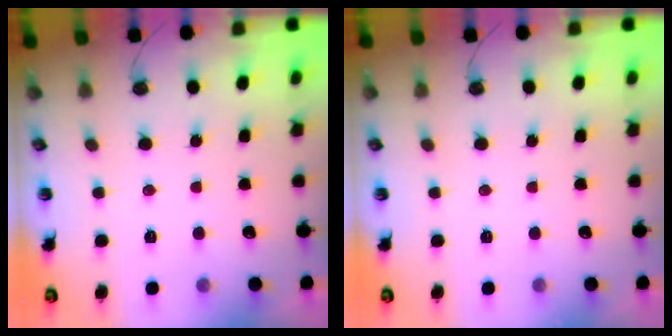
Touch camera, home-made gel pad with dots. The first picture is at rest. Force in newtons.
{"total": 0.0}